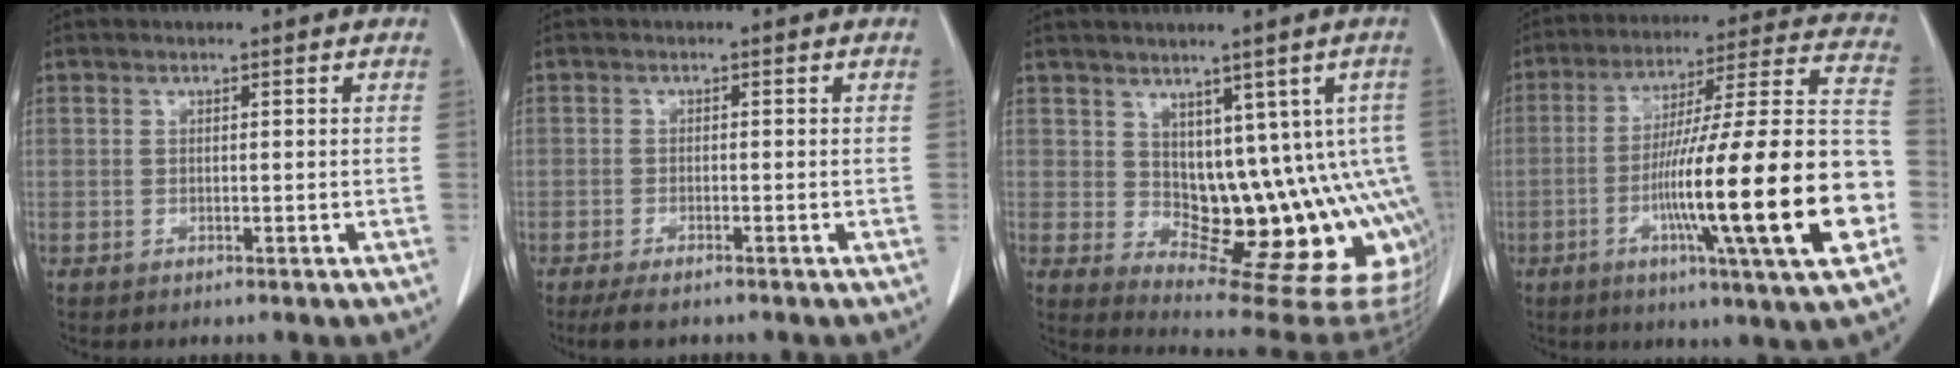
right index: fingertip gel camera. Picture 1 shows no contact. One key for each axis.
{"total": 3.1, "fx": -2.3, "fy": 0.8, "fz": 1.9, "tx": -0.037, "ty": -0.007, "tz": -0.037}
{"total": 13.2, "fx": 0.6, "fy": 7.8, "fz": 10.6, "tx": -0.107, "ty": 0.013, "tz": 0.023}
{"total": 26.2, "fx": -6.9, "fy": 0.3, "fz": 25.2, "tx": -0.348, "ty": -0.007, "tz": -0.121}